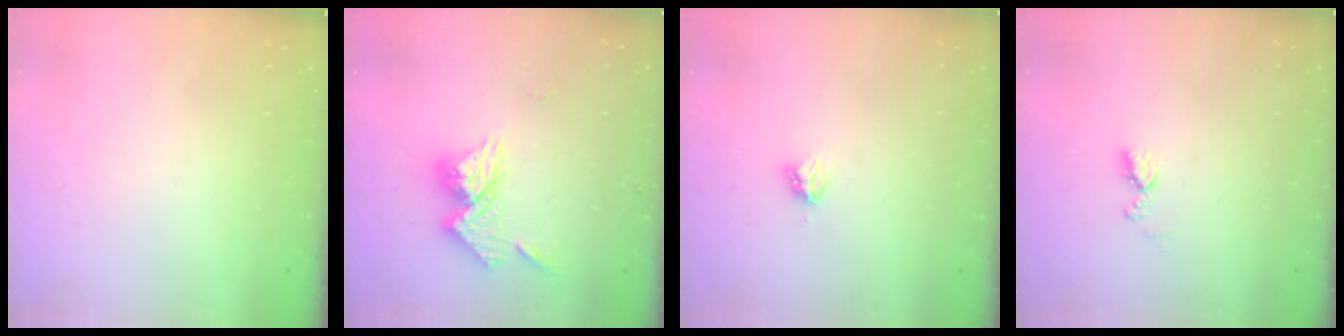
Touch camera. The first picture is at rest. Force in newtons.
{"total": 12.6, "press": 12.6, "slide": 1.1}
{"total": 3.3, "press": 3.3, "slide": 0.5}
{"total": 6.9, "press": 6.8, "slide": 0.8}